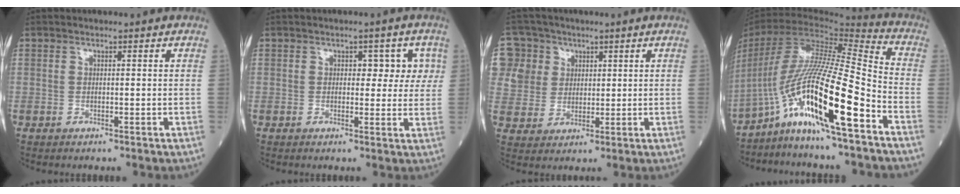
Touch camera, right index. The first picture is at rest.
{"total": 4.5, "force": [1.3, 2.8, 3.3], "torque": [-0.022, 0.014, 0.013]}
{"total": 9.8, "force": [3.7, 9.1, 0.9], "torque": [-0.029, 0.029, 0.079]}
{"total": 19.2, "force": [-9.3, 0.6, 16.8], "torque": [-0.337, -0.007, -0.172]}